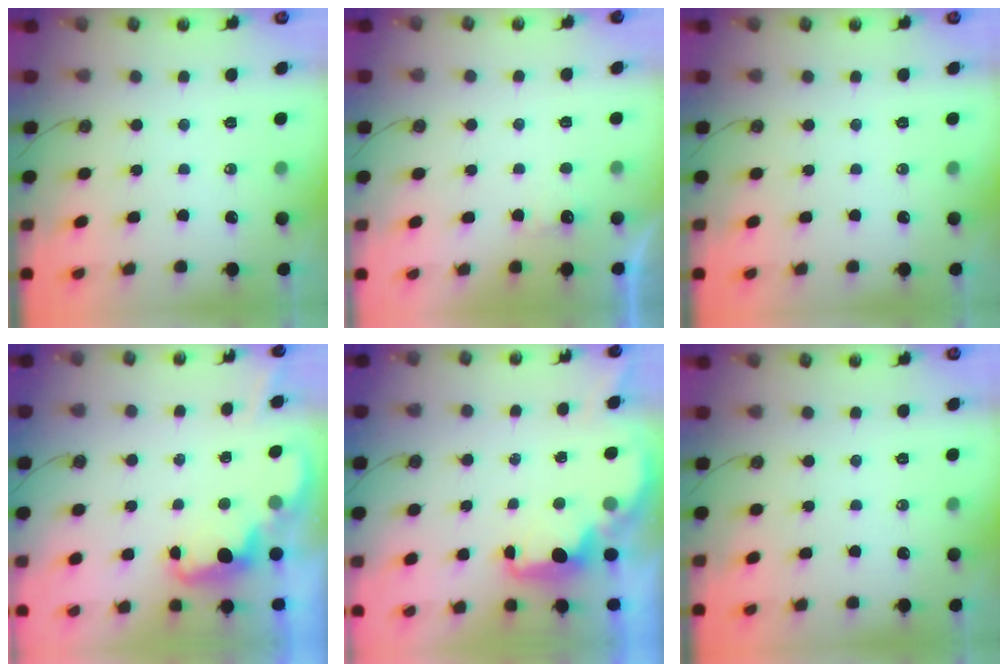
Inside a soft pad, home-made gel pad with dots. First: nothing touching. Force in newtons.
{"total": 1.6, "press": 1.5, "slide": 0.7}
{"total": 0.0}
{"total": 2.3, "press": 2.2, "slide": 0.5}
{"total": 2.2, "press": 2.0, "slide": 0.8}
{"total": 0.0}